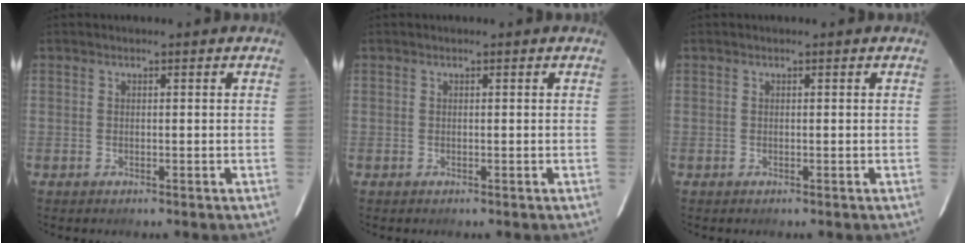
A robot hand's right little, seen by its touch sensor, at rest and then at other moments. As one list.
[{"total": 0.0}, {"total": 0.0}]